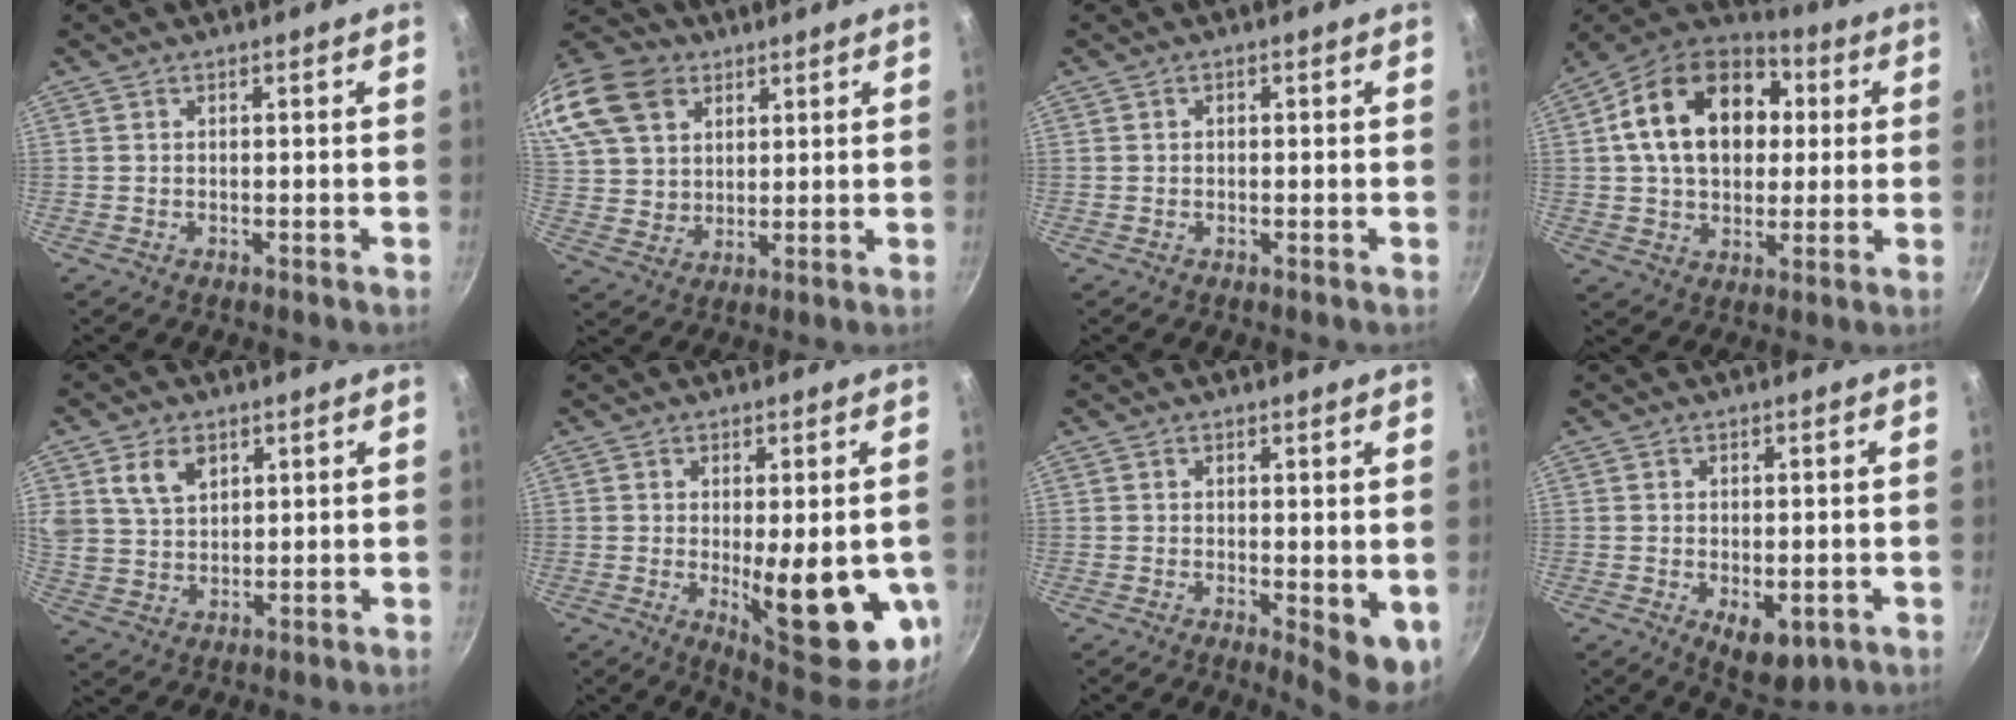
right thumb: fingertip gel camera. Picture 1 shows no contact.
{"total": 23.5, "force": [11.4, 17.1, 11.3], "torque": [-0.264, 0.022, 0.219]}
{"total": 0.5, "force": [-0.1, 0.5, 0.2], "torque": [-0.004, 0.003, -0.002]}
{"total": 21.1, "force": [4.1, 15.0, 14.3], "torque": [-0.216, 0.023, 0.056]}
{"total": 7.5, "force": [3.4, 5.2, 4.2], "torque": [-0.061, -0.013, 0.068]}
{"total": 18.2, "force": [-3.0, 6.1, 16.9], "torque": [-0.194, -0.032, -0.025]}
{"total": 6.1, "force": [-0.4, 2.2, 5.7], "torque": [-0.063, -0.007, 0.001]}
{"total": 6.8, "force": [-2.0, 3.7, 5.3], "torque": [-0.062, -0.003, -0.015]}